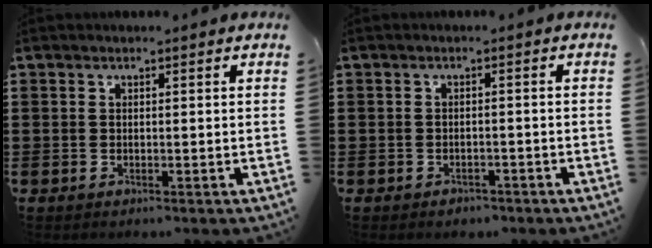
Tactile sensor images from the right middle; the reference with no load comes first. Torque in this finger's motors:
{"motor_torque": [0.46, -0.23, 0.00, 0.00]}